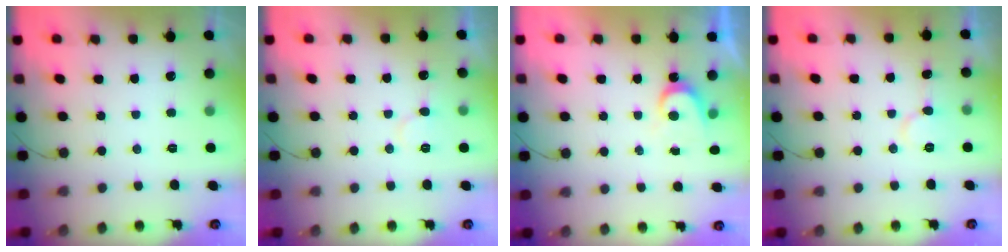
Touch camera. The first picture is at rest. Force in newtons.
{"total": 6.1, "press": 6.1, "slide": 0.6}
{"total": 3.7, "press": 3.6, "slide": 0.3}
{"total": 6.6, "press": 6.6, "slide": 0.5}